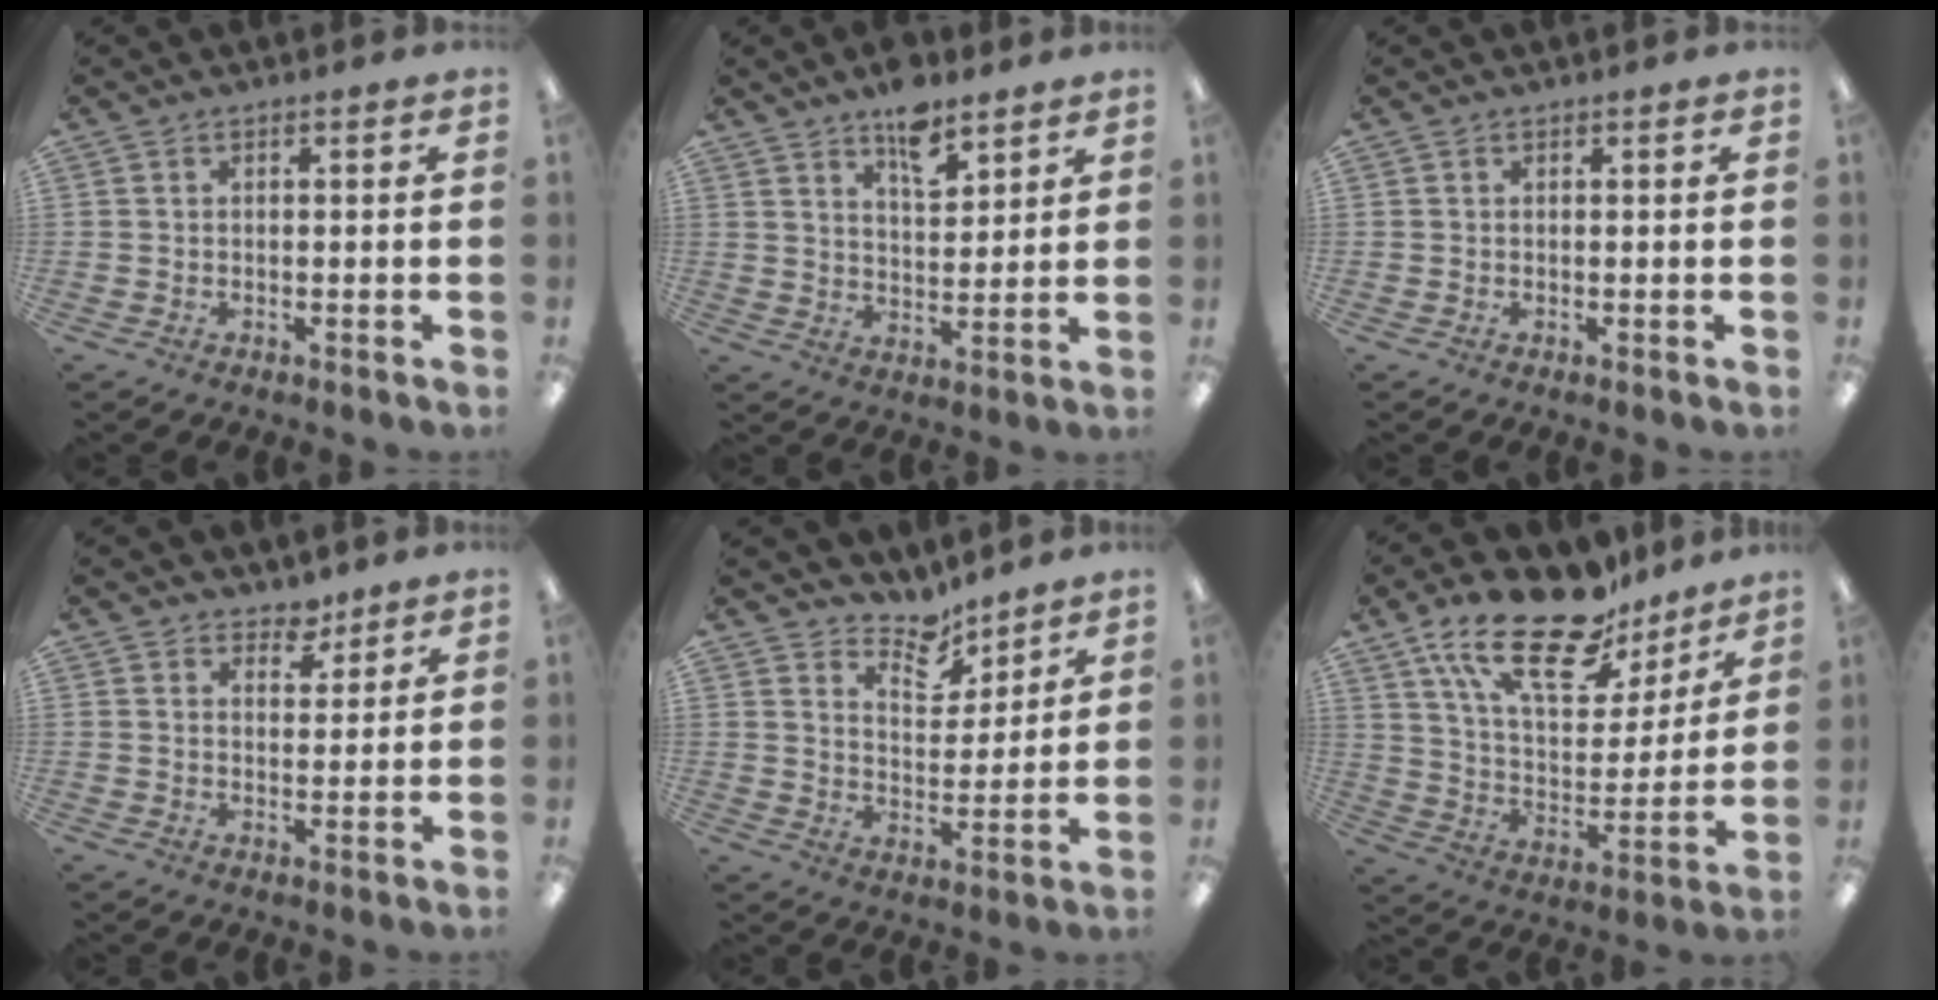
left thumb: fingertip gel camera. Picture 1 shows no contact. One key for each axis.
{"total": 8.6, "fx": 6.4, "fy": 3.7, "fz": 4.4, "tx": -0.056, "ty": -0.039, "tz": 0.109}
{"total": 0.0}
{"total": 4.3, "fx": 3.7, "fy": 2.2, "fz": 0.5, "tx": 0.004, "ty": -0.023, "tz": 0.064}
{"total": 7.9, "fx": 7.1, "fy": 3.2, "fz": 1.5, "tx": -0.024, "ty": -0.050, "tz": 0.130}
{"total": 22.9, "fx": 16.1, "fy": 9.4, "fz": 13.2, "tx": -0.232, "ty": -0.092, "tz": 0.282}